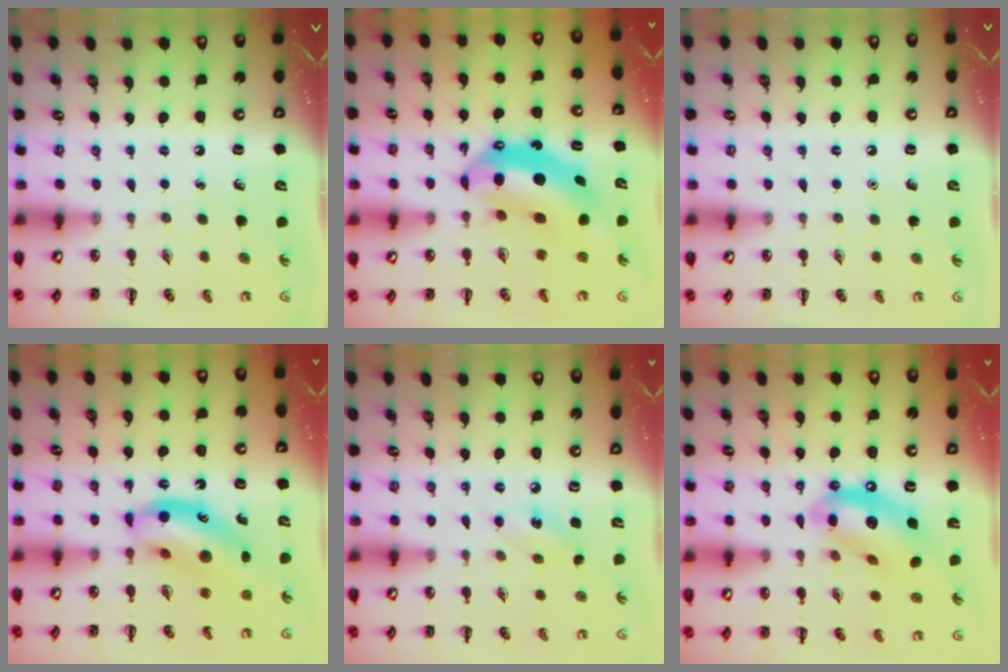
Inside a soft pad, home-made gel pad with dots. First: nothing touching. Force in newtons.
{"total": 11.3, "press": 11.0, "slide": 2.6}
{"total": 1.6, "press": 1.6, "slide": 0.1}
{"total": 13.0, "press": 12.6, "slide": 3.2}
{"total": 6.9, "press": 6.6, "slide": 2.0}
{"total": 15.7, "press": 15.2, "slide": 3.7}